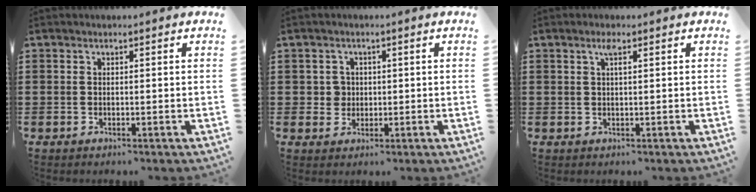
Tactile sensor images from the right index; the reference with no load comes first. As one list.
[{"total": 2.5, "force": [0.1, 2.4, 0.7], "torque": [-0.023, 0.009, -0.001]}, {"total": 1.6, "force": [0.8, 0.2, 1.4], "torque": [-0.030, 0.003, 0.012]}]